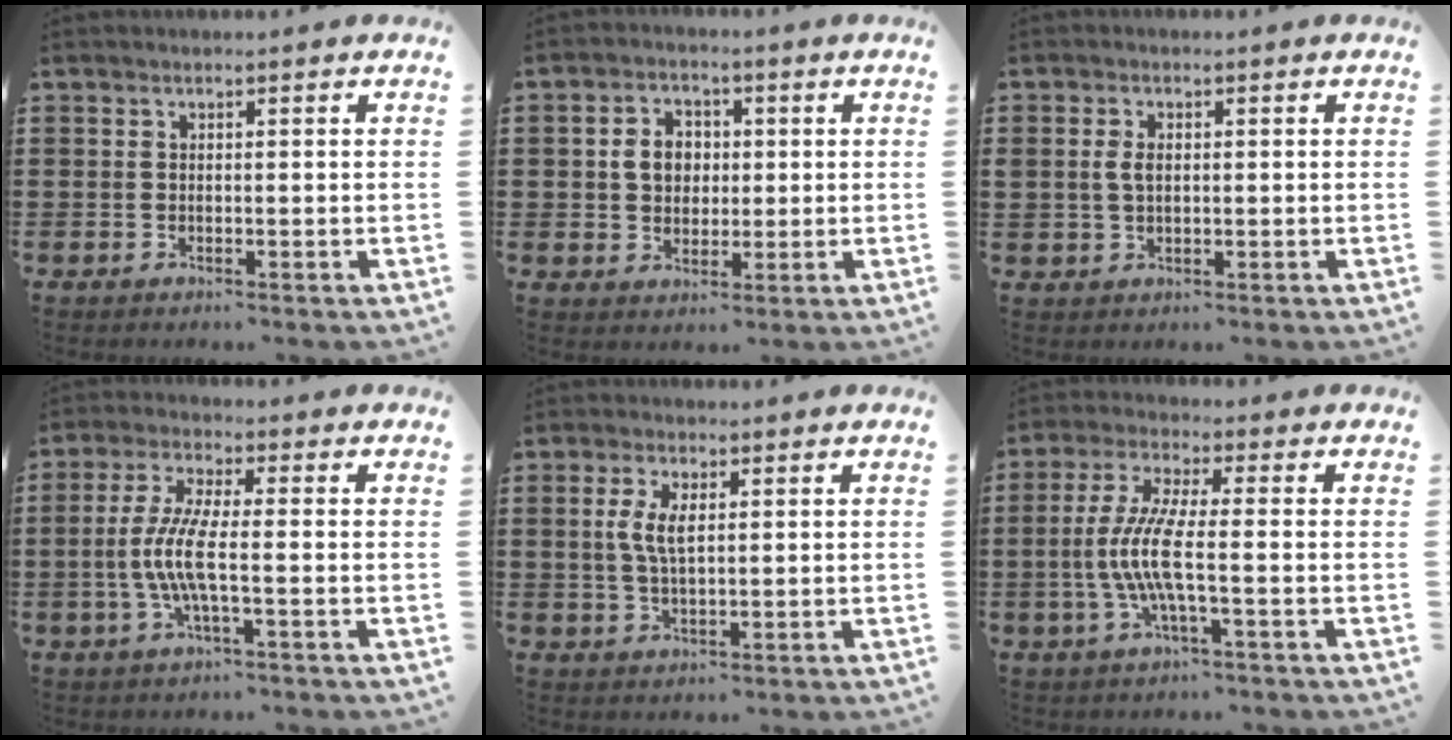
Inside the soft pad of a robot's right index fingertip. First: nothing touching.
{"total": 5.0, "force": [0.3, 4.2, 2.6], "torque": [-0.057, 0.012, -0.001]}
{"total": 2.6, "force": [0.3, 1.6, 2.0], "torque": [-0.051, 0.005, 0.002]}
{"total": 7.1, "force": [-1.5, 1.3, 6.8], "torque": [-0.162, -0.018, -0.039]}
{"total": 4.8, "force": [0.9, 2.0, 4.2], "torque": [-0.095, 0.005, 0.012]}
{"total": 7.7, "force": [-1.5, 1.2, 7.5], "torque": [-0.173, -0.020, -0.039]}